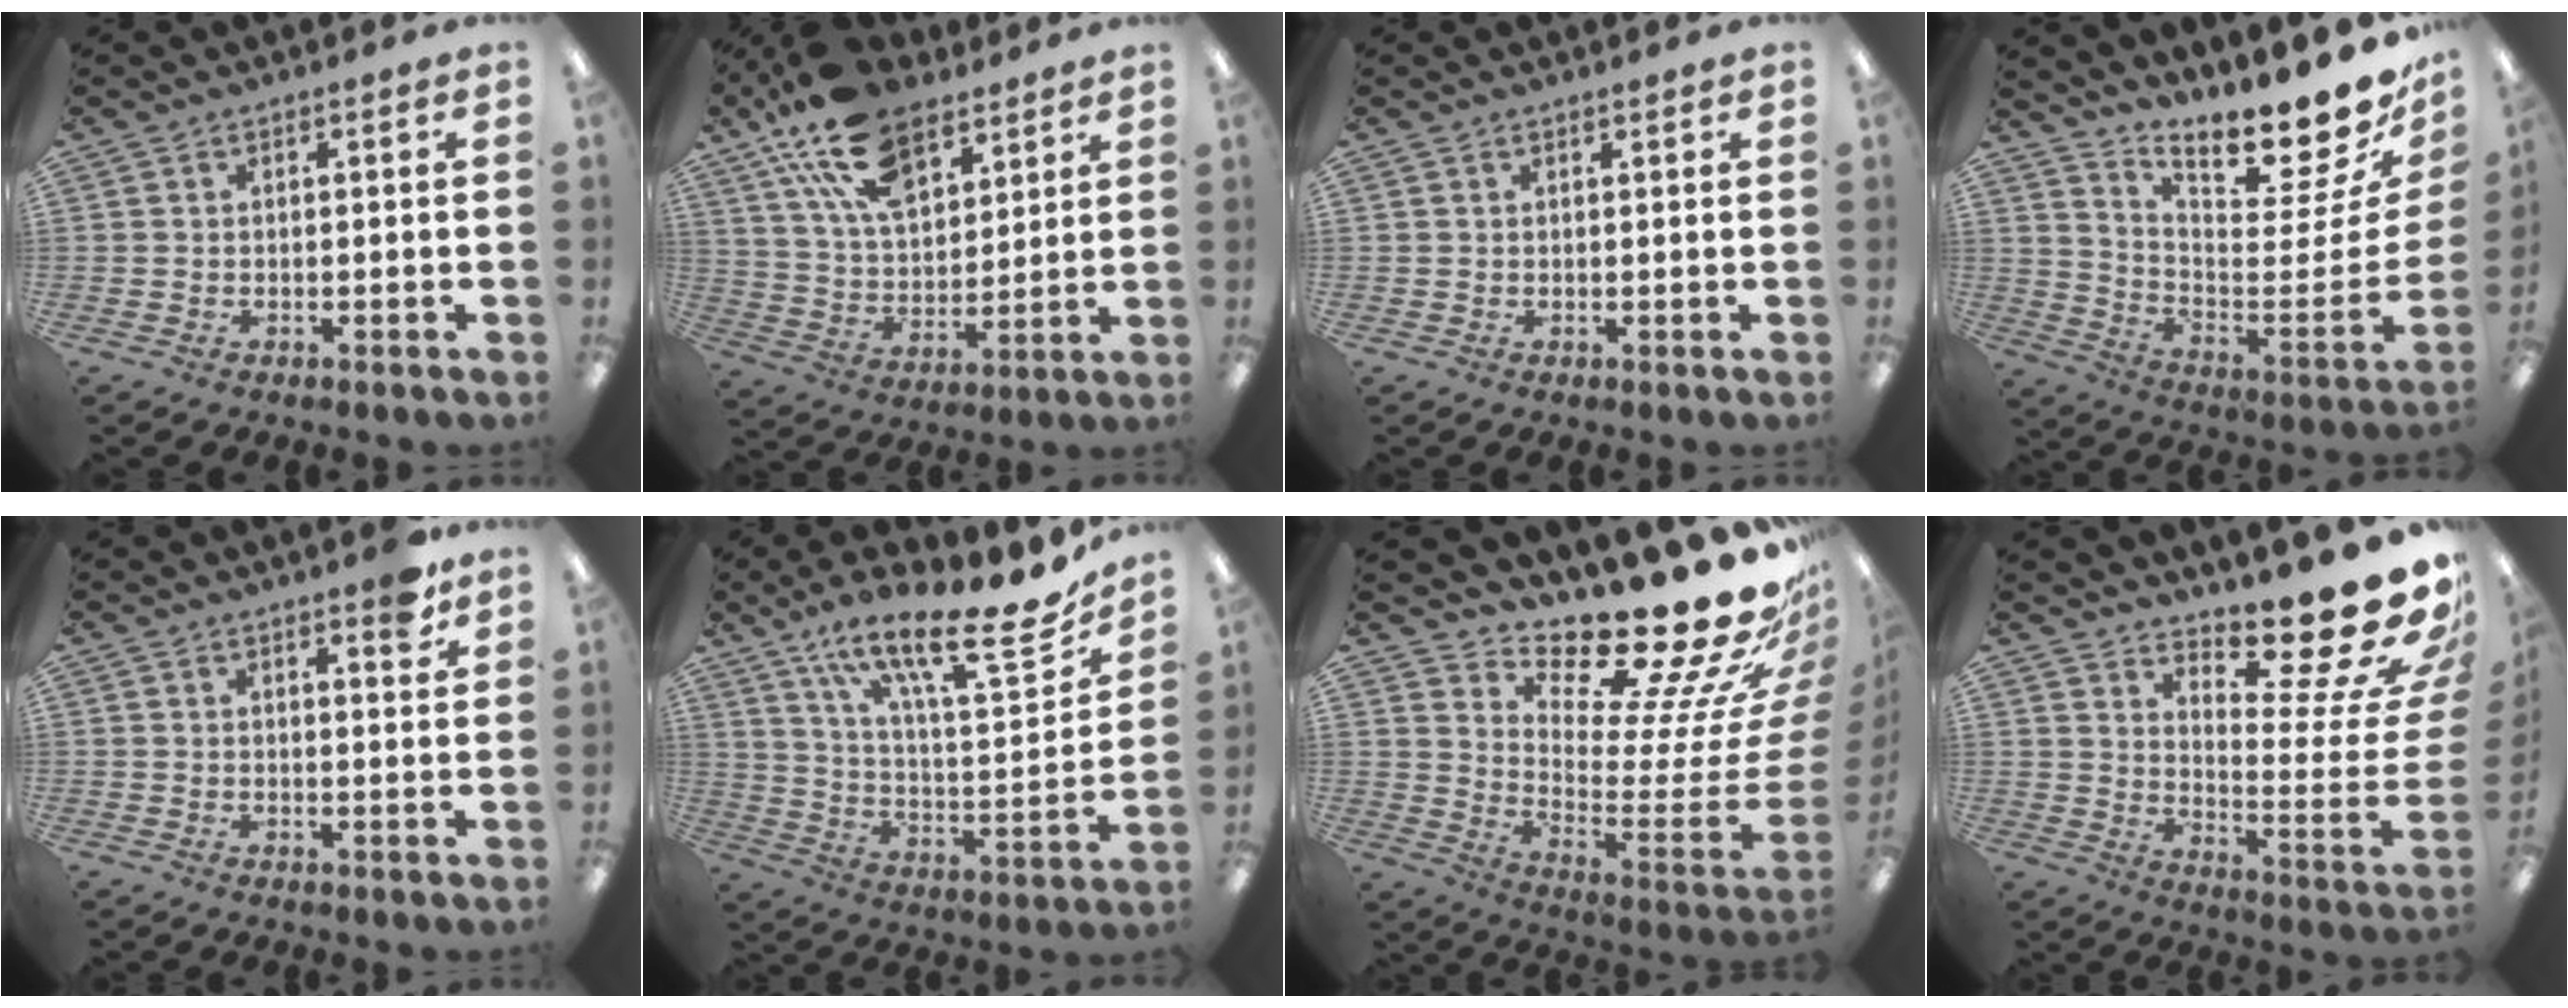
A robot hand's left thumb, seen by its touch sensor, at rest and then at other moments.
{"total": 18.3, "force": [11.7, 9.6, 10.3], "torque": [-0.194, -0.046, 0.214]}
{"total": 0.6, "force": [0.6, 0.1, 0.1], "torque": [0.005, -0.003, 0.008]}
{"total": 16.2, "force": [14.0, 1.8, 7.8], "torque": [-0.085, -0.140, 0.214]}
{"total": 4.3, "force": [3.4, 1.2, 2.5], "torque": [-0.024, -0.018, 0.053]}
{"total": 22.2, "force": [15.9, 5.7, 14.5], "torque": [-0.220, -0.107, 0.257]}
{"total": 26.5, "force": [21.3, 6.5, 14.5], "torque": [-0.159, -0.196, 0.360]}
{"total": 20.4, "force": [16.8, 3.8, 10.9], "torque": [-0.126, -0.151, 0.264]}